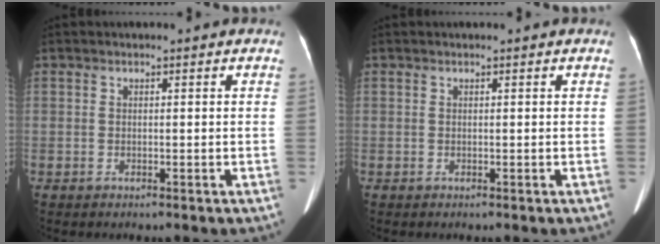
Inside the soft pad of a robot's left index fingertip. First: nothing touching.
{"total": 0.0}